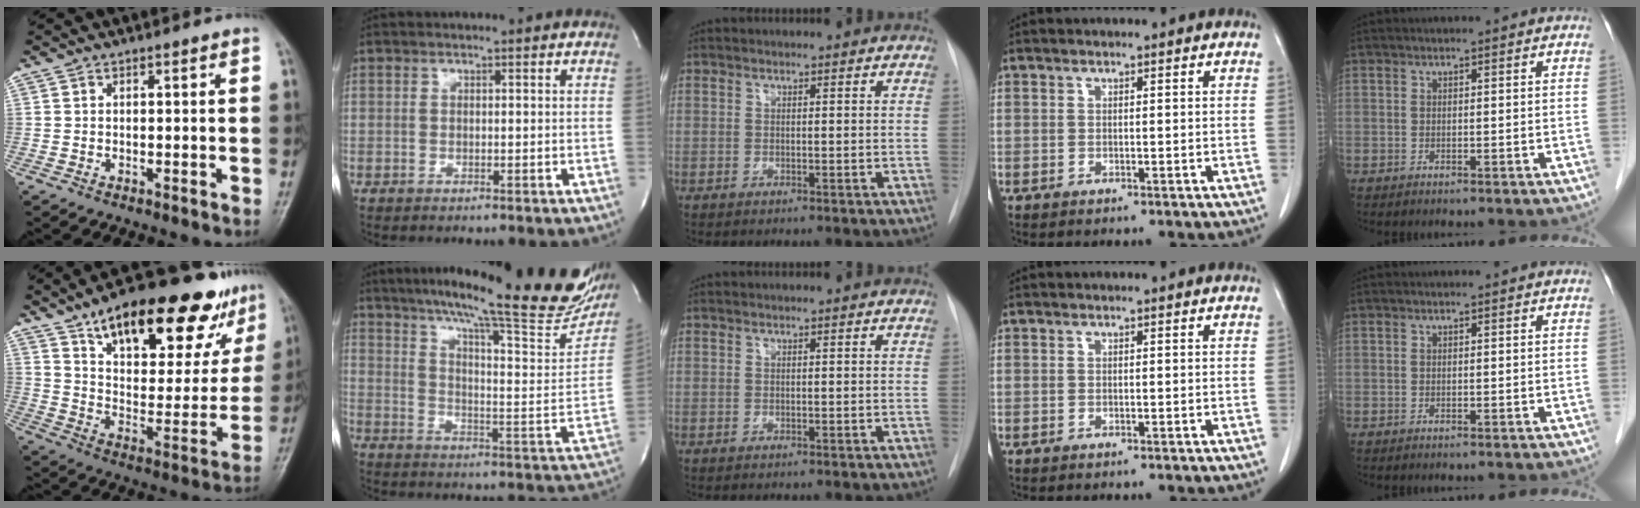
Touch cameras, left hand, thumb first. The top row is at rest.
{"thumb": {"total": 26.8, "force": [16.8, 11.0, 17.7], "torque": [-0.209, -0.038, 0.256]}, "index": {"total": 29.9, "force": [24.4, 2.7, 17.0], "torque": [-0.240, -0.060, 0.317]}}